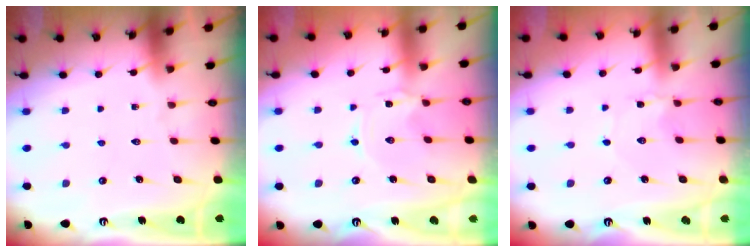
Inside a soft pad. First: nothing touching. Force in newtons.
{"total": 0.0}
{"total": 0.0}